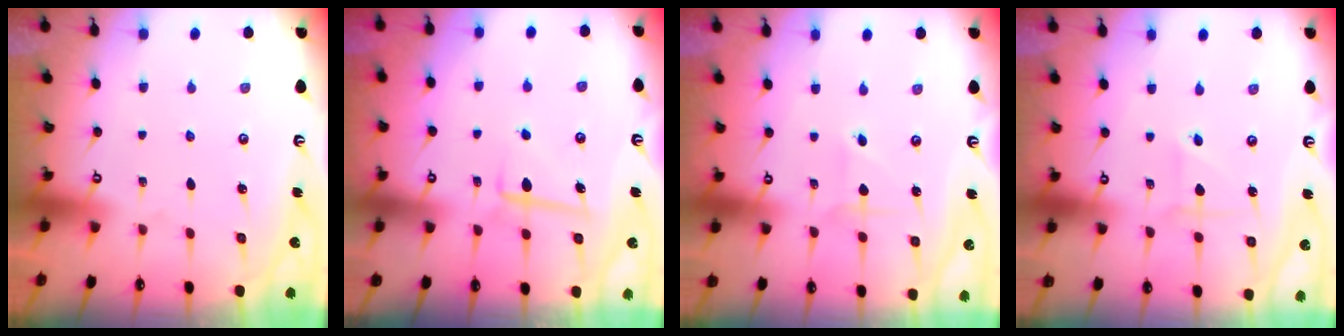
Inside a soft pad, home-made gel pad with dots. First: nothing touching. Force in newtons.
{"total": 6.7, "press": 6.6, "slide": 1.2}
{"total": 2.0, "press": 2.0, "slide": 0.1}
{"total": 2.2, "press": 2.1, "slide": 0.8}